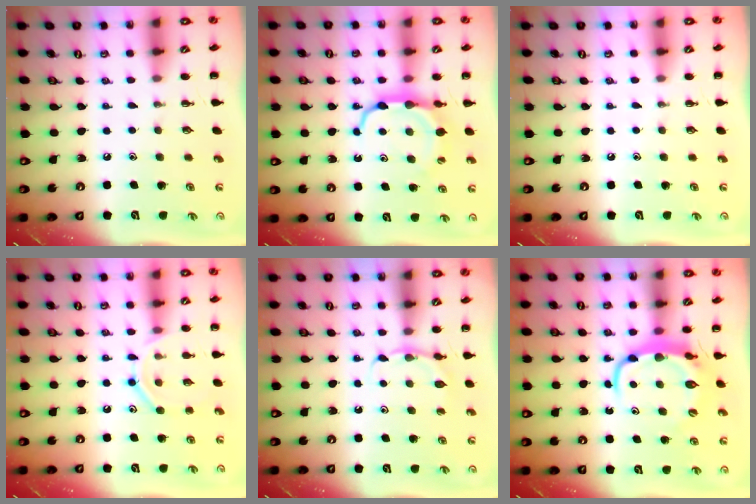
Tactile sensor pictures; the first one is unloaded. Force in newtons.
{"total": 8.6, "press": 8.5, "slide": 1.4}
{"total": 0.0}
{"total": 10.0, "press": 9.9, "slide": 1.1}
{"total": 4.5, "press": 4.3, "slide": 1.3}
{"total": 7.7, "press": 7.6, "slide": 1.2}